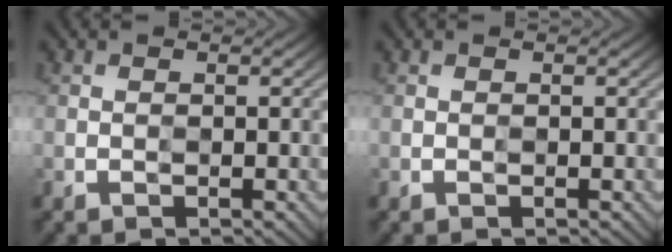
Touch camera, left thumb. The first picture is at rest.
{"total": 0.0}